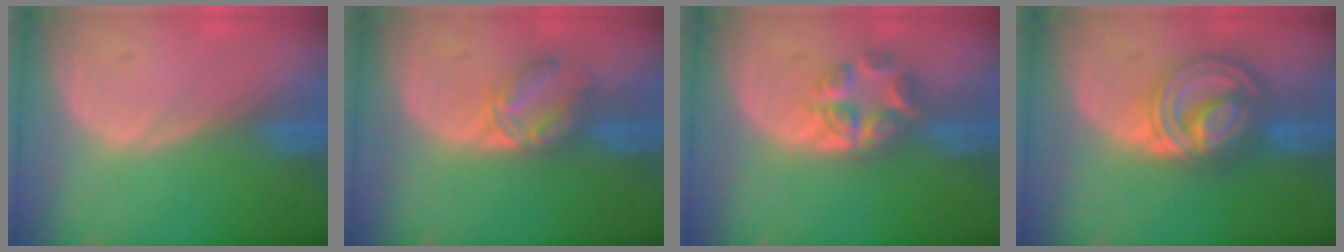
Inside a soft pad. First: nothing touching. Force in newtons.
{"total": 5.0, "press": 5.0, "slide": 0.5}
{"total": 5.7, "press": 5.3, "slide": 2.1}
{"total": 8.8, "press": 8.8, "slide": 0.7}